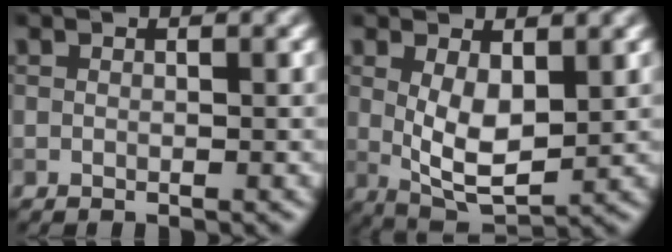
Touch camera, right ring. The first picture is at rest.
{"total": 5.0, "force": [0.8, 2.4, 4.4], "torque": [-0.091, -0.009, 0.021]}